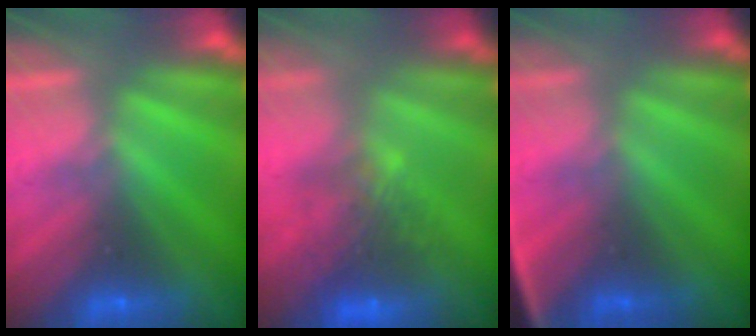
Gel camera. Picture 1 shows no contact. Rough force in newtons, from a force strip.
{"total": 7.9}
{"total": 2.7}